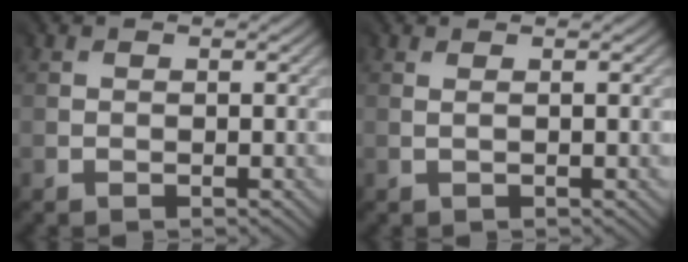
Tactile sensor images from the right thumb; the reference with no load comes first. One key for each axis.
{"total": 0.7, "fx": 0.2, "fy": -0.6, "fz": 0.1, "tx": -0.009, "ty": 0.002, "tz": 0.006}